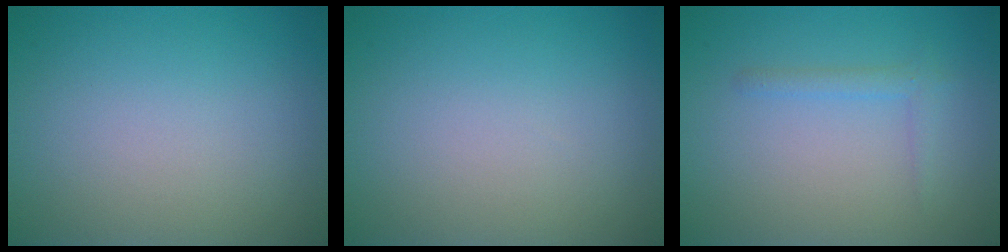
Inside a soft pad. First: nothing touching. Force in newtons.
{"total": 0.0}
{"total": 1.1, "press": 1.1, "slide": 0.1}